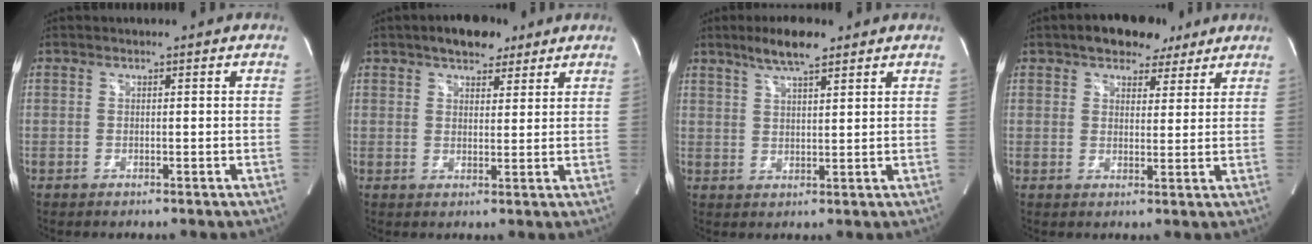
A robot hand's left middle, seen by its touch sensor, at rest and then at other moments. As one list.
[{"total": 6.5, "force": [4.6, 2.9, 3.5], "torque": [-0.052, 0.014, 0.072]}, {"total": 6.5, "force": [4.7, 1.1, 4.4], "torque": [-0.087, 0.008, 0.083]}, {"total": 7.8, "force": [5.6, 4.0, 3.7], "torque": [-0.046, 0.019, 0.084]}]